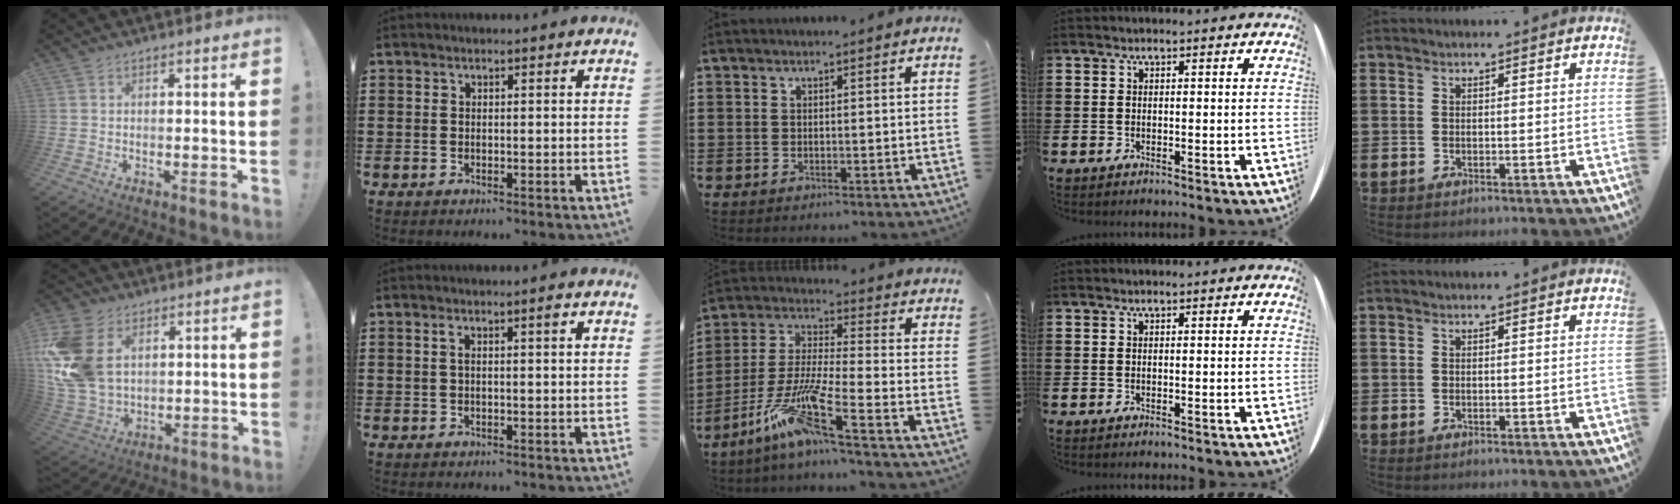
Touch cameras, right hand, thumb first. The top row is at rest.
{"thumb": {"total": 19.3, "force": [4.3, 13.8, 12.9], "torque": [-0.257, -0.016, 0.086]}, "index": {"total": 1.7, "force": [0.4, 0.1, 1.7], "torque": [-0.032, 0.001, 0.005]}, "middle": {"total": 10.7, "force": [-7.4, 0.2, 7.8], "torque": [-0.179, -0.022, -0.153]}}